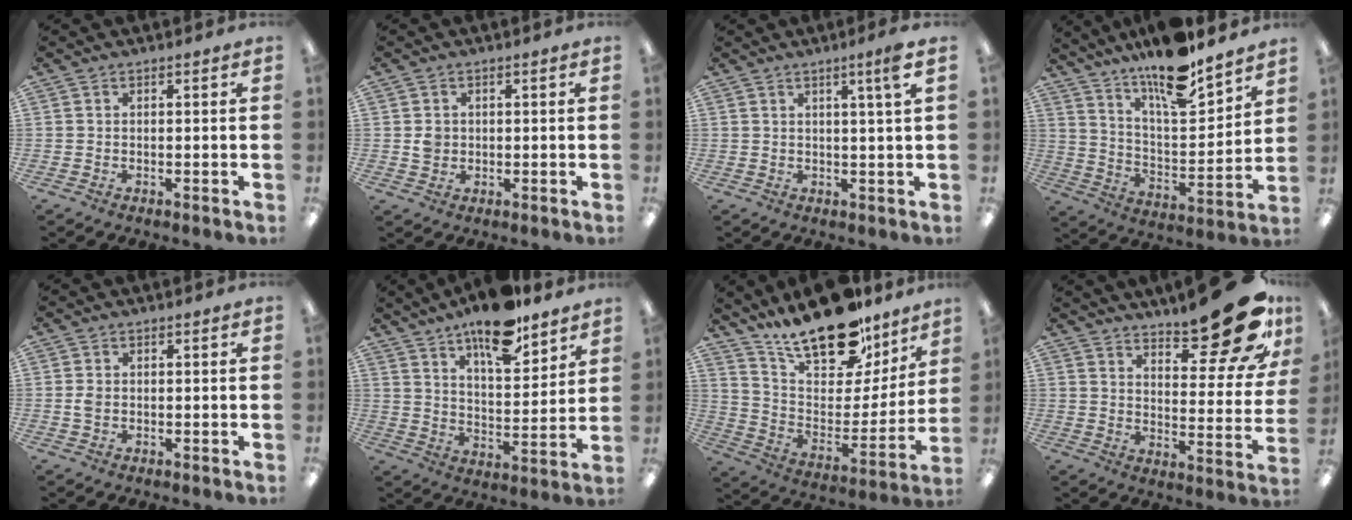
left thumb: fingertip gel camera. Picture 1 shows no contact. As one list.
[{"total": 2.6, "force": [0.4, 2.3, 1.1], "torque": [-0.007, -0.002, 0.003]}, {"total": 4.4, "force": [2.5, -0.3, 3.7], "torque": [-0.059, -0.008, 0.035]}, {"total": 15.5, "force": [13.3, 2.8, 7.4], "torque": [-0.136, -0.096, 0.226]}, {"total": 1.8, "force": [0.0, 1.2, 1.4], "torque": [-0.027, 0.003, -0.001]}, {"total": 14.4, "force": [11.1, 4.7, 7.9], "torque": [-0.119, -0.069, 0.189]}, {"total": 23.4, "force": [17.9, 10.0, 11.1], "torque": [-0.172, -0.121, 0.313]}, {"total": 19.8, "force": [14.5, 6.0, 12.0], "torque": [-0.154, -0.104, 0.235]}]